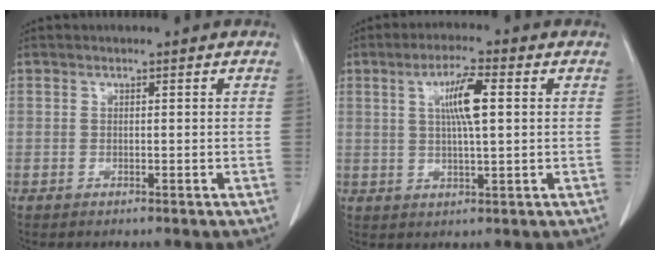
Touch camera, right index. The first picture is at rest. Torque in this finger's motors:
{"motor_torque": [0.25, 0.05, 0.19, 0.08]}